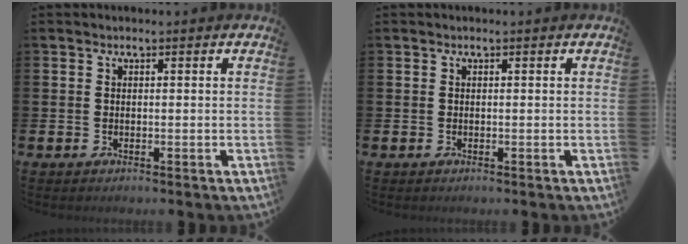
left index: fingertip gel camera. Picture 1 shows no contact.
{"total": 0.0}